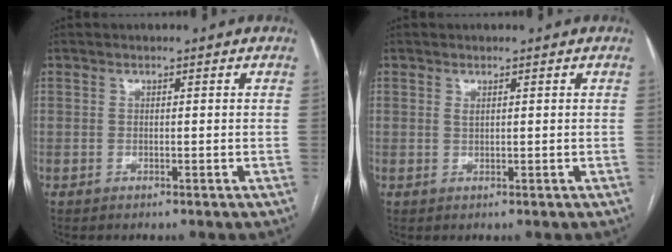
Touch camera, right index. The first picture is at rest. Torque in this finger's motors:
{"motor_torque": [-0.21, -0.04, 0.02, 0.02]}